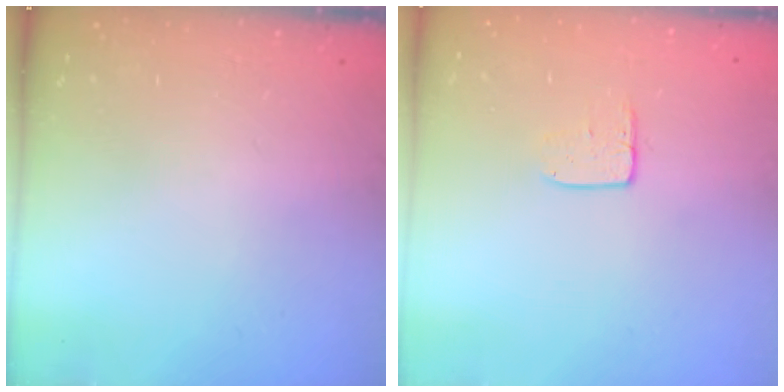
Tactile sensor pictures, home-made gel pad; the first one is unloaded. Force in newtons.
{"total": 5.4, "press": 5.4, "slide": 0.4}